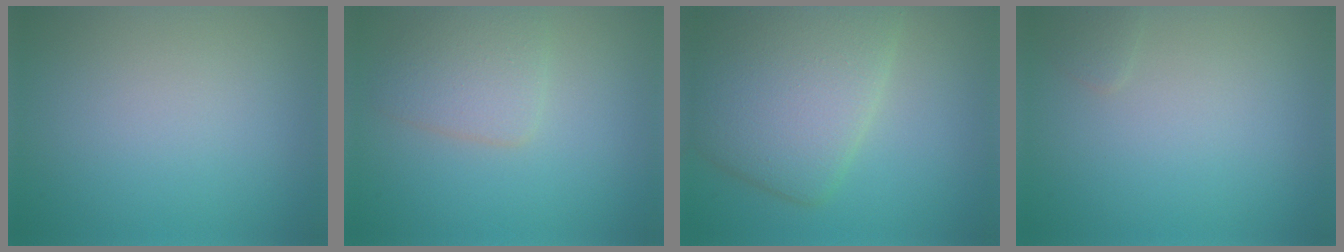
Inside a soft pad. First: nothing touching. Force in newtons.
{"total": 2.9, "press": 2.9, "slide": 0.2}
{"total": 7.5, "press": 7.5, "slide": 0.5}
{"total": 0.6, "press": 0.6, "slide": 0.1}